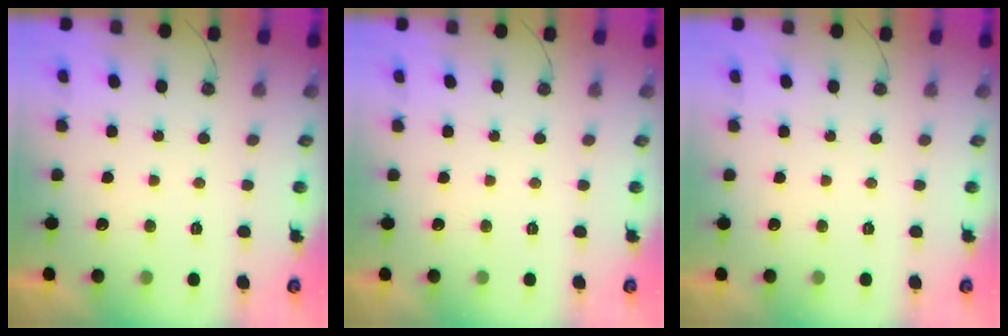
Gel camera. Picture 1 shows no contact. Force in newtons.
{"total": 0.0}
{"total": 0.0}